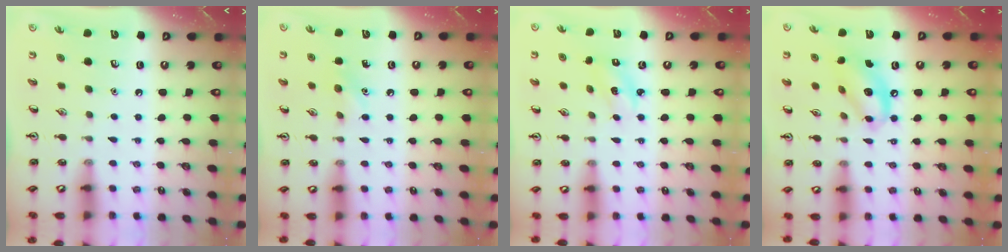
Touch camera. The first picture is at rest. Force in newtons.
{"total": 6.7, "press": 6.4, "slide": 1.9}
{"total": 2.2, "press": 2.1, "slide": 0.4}
{"total": 11.7, "press": 11.4, "slide": 2.6}